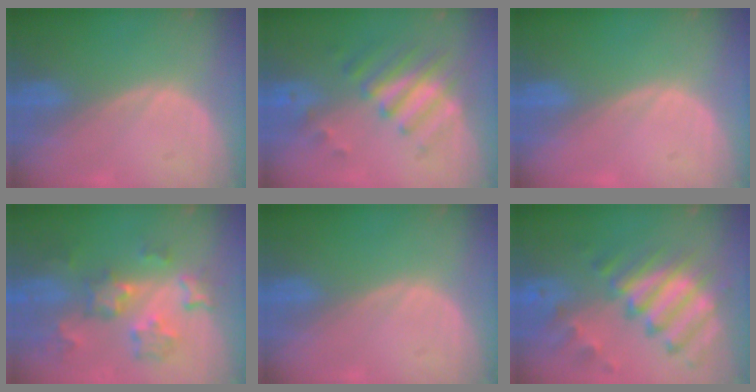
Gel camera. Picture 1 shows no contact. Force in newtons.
{"total": 7.9, "press": 7.0, "slide": 3.8}
{"total": 0.0}
{"total": 9.2, "press": 8.1, "slide": 4.4}
{"total": 0.0}
{"total": 11.4, "press": 9.9, "slide": 5.7}